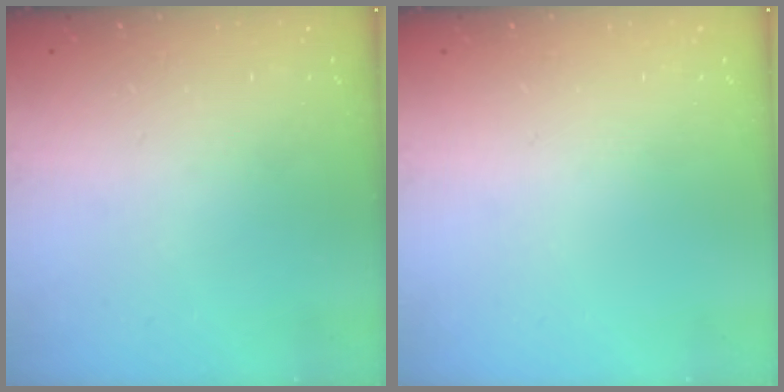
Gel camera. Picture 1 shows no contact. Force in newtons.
{"total": 0.0}